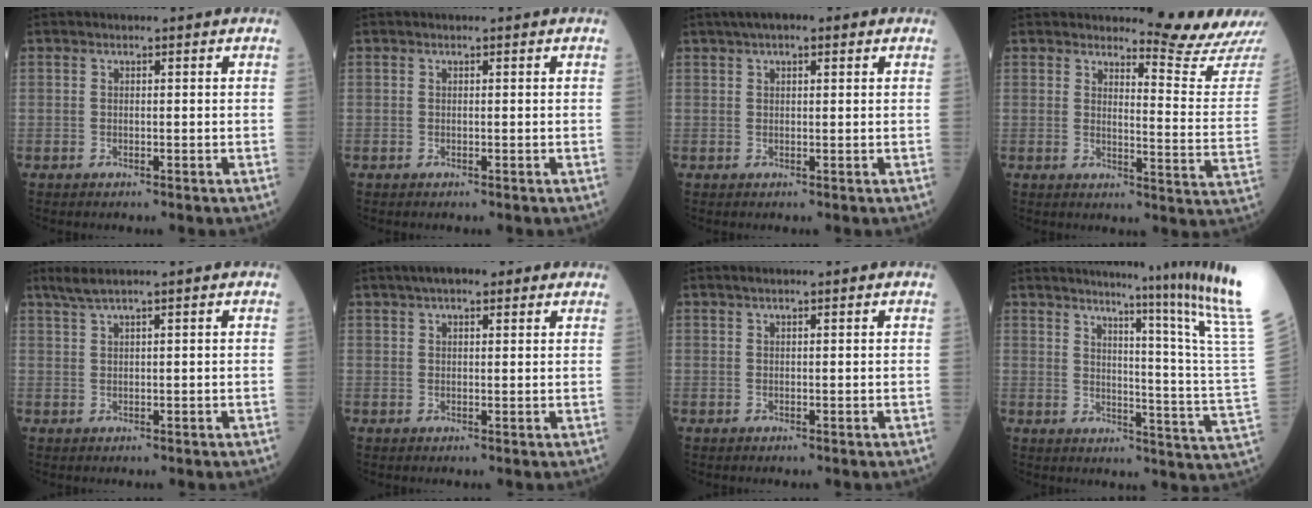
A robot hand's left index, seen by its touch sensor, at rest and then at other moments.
{"total": 0.0}
{"total": 5.3, "force": [3.4, 1.8, 3.7], "torque": [-0.062, 0.032, 0.053]}
{"total": 10.2, "force": [10.0, -2.0, 0.1], "torque": [-0.005, -0.121, 0.114]}
{"total": 2.9, "force": [2.3, -0.4, 1.7], "torque": [-0.039, 0.020, 0.052]}
{"total": 6.7, "force": [4.8, 2.2, 4.2], "torque": [-0.058, 0.035, 0.073]}
{"total": 1.5, "force": [1.2, 0.2, 0.8], "torque": [-0.015, 0.022, 0.023]}
{"total": 19.7, "force": [15.6, -5.4, 10.7], "torque": [-0.148, -0.126, 0.183]}